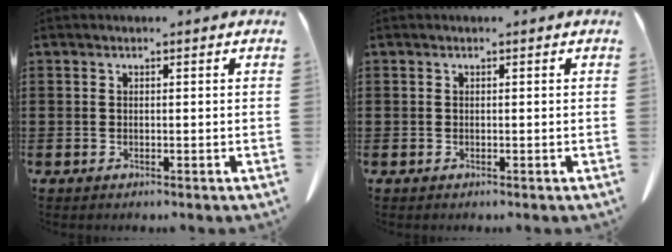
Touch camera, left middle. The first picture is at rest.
{"total": 0.0}